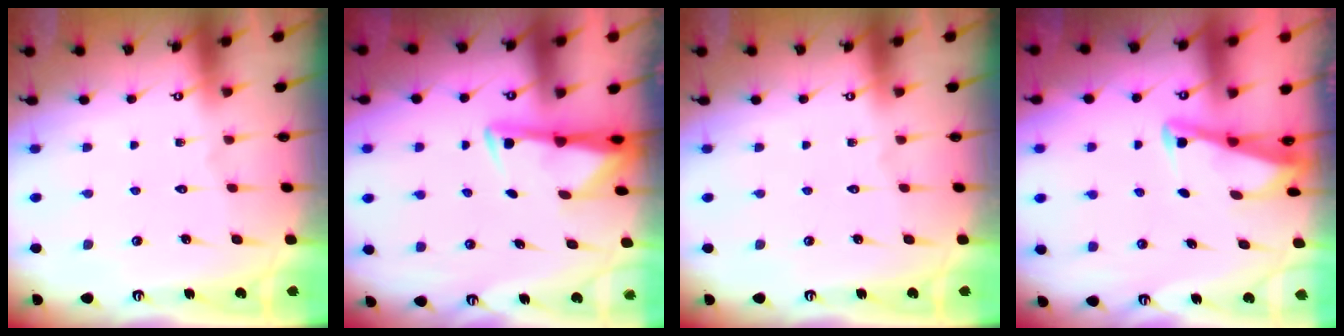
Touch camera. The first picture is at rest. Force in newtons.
{"total": 2.9, "press": 2.9, "slide": 0.5}
{"total": 0.0}
{"total": 2.7, "press": 2.7, "slide": 0.3}